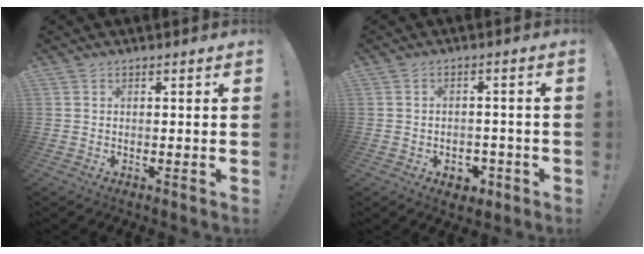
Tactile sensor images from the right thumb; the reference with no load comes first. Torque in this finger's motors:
{"motor_torque": [0.89, 0.14, 0.37, -0.61, 0.01]}